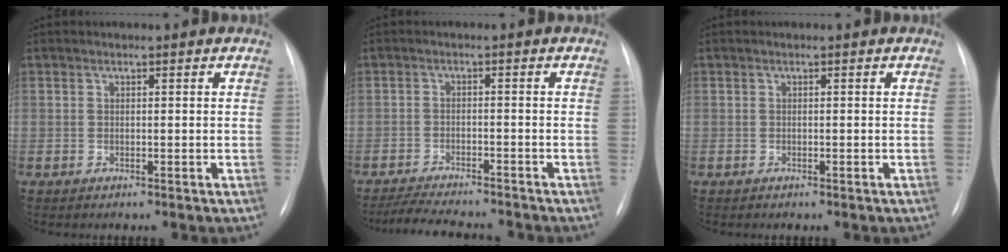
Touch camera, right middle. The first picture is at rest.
{"total": 10.1, "force": [-9.2, 1.4, 3.9], "torque": [-0.063, -0.007, -0.138]}
{"total": 0.6, "force": [-0.5, 0.2, 0.4], "torque": [-0.007, -0.002, -0.004]}